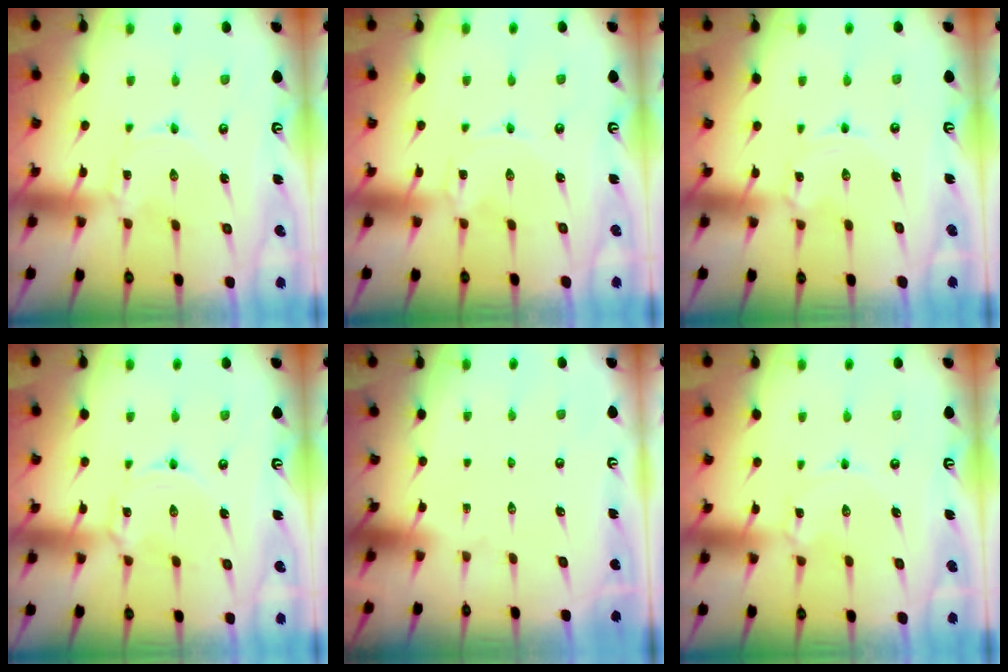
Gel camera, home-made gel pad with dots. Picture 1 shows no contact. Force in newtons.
{"total": 0.0}
{"total": 1.7, "press": 1.7, "slide": 0.1}
{"total": 2.1, "press": 2.1, "slide": 0.3}
{"total": 0.0}
{"total": 1.6, "press": 1.6, "slide": 0.1}